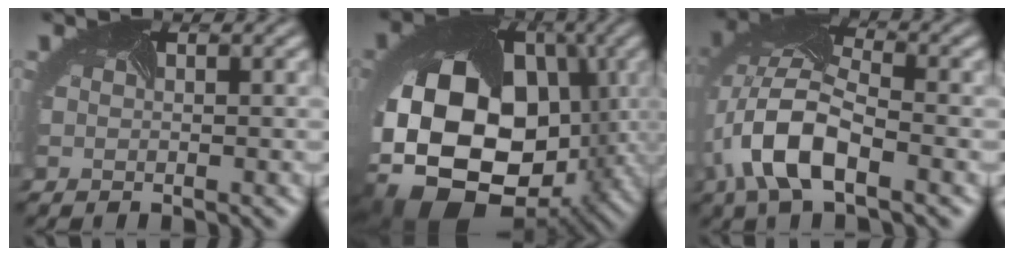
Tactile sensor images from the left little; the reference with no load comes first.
{"total": 18.7, "force": [-3.9, 13.2, 12.6], "torque": [-0.251, -0.038, -0.045]}
{"total": 8.7, "force": [-3.1, 4.0, 7.1], "torque": [-0.161, 0.003, -0.067]}